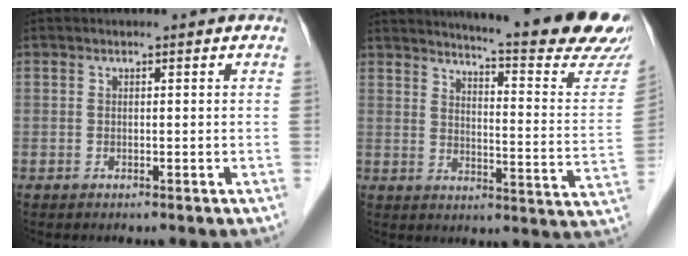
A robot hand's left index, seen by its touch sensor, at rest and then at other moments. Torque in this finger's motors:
{"motor_torque": [0.02, -0.81, 0.69, 0.15]}